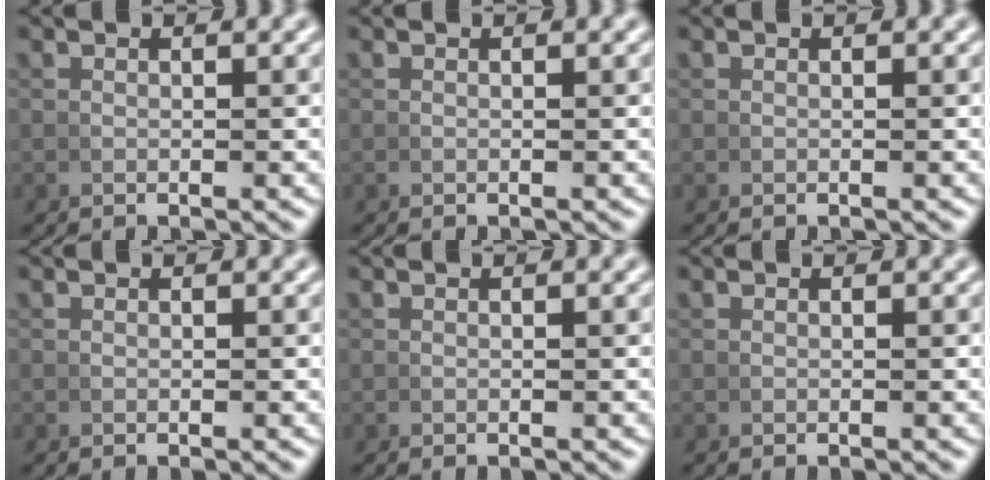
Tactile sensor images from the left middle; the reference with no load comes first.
{"total": 0.0}
{"total": 0.0}
{"total": 0.0}
{"total": 0.0}
{"total": 0.0}